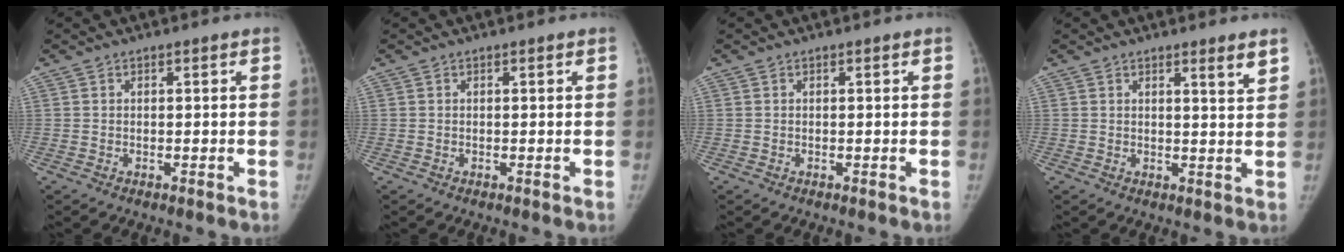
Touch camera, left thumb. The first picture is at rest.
{"total": 0.0}
{"total": 0.0}
{"total": 3.0, "force": [2.1, 0.1, 2.1], "torque": [-0.030, -0.019, 0.030]}